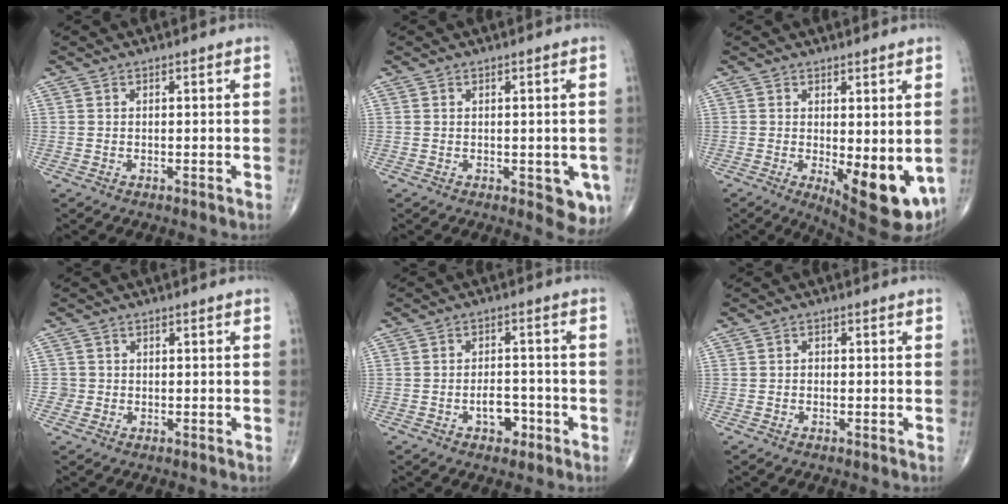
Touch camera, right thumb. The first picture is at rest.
{"total": 5.1, "force": [-1.3, 2.4, 4.4], "torque": [-0.027, -0.007, -0.010]}
{"total": 11.9, "force": [-1.9, 4.3, 10.9], "torque": [-0.133, -0.027, -0.012]}
{"total": 1.6, "force": [-0.3, 1.6, -0.2], "torque": [0.017, 0.008, -0.011]}
{"total": 4.7, "force": [-2.3, 2.9, 3.0], "torque": [-0.022, 0.021, -0.035]}
{"total": 0.9, "force": [-0.3, 0.7, 0.5], "torque": [-0.001, 0.003, -0.009]}